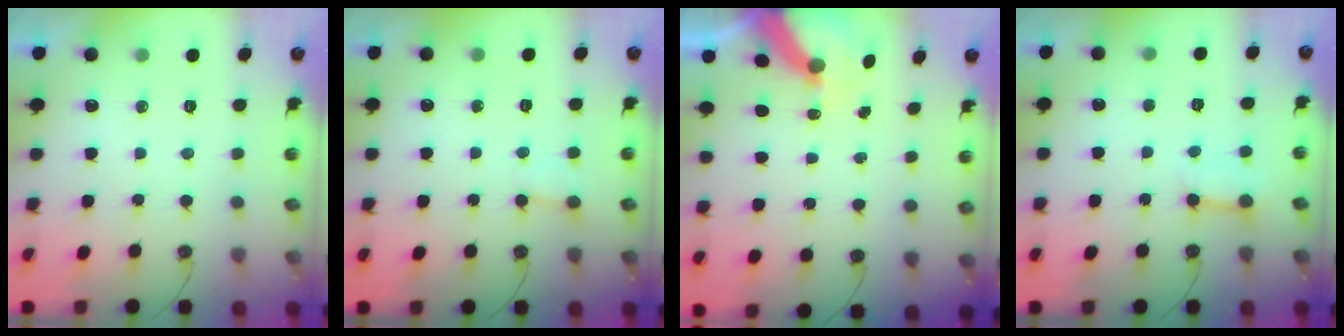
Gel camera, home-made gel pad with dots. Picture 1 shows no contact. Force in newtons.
{"total": 3.3, "press": 3.3, "slide": 0.3}
{"total": 7.4, "press": 7.4, "slide": 0.9}
{"total": 5.4, "press": 5.4, "slide": 0.7}